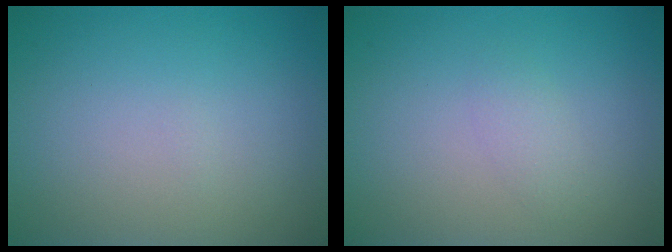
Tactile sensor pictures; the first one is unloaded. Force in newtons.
{"total": 1.1, "press": 1.1, "slide": 0.0}